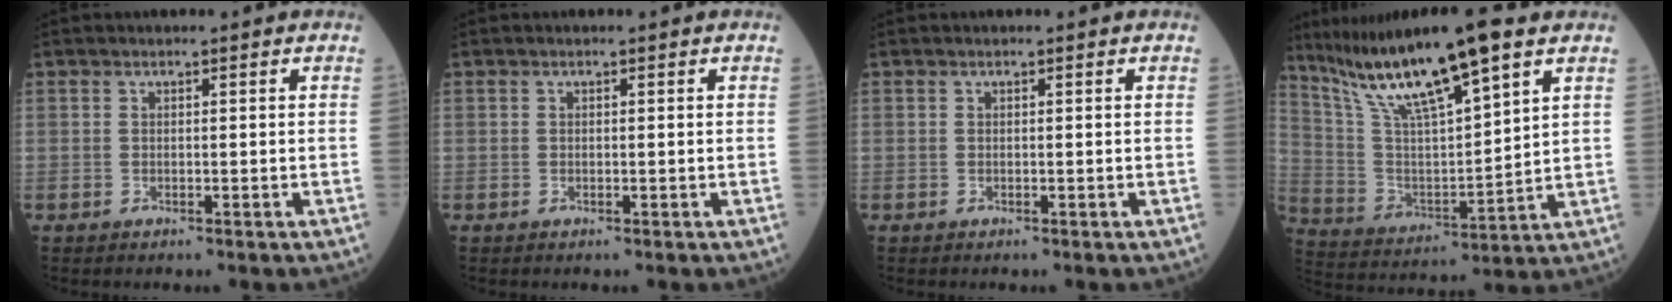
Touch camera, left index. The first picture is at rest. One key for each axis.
{"total": 0.0}
{"total": 0.0}
{"total": 16.9, "fx": 12.2, "fy": 1.4, "fz": 11.6, "tx": -0.215, "ty": 0.010, "tz": 0.228}